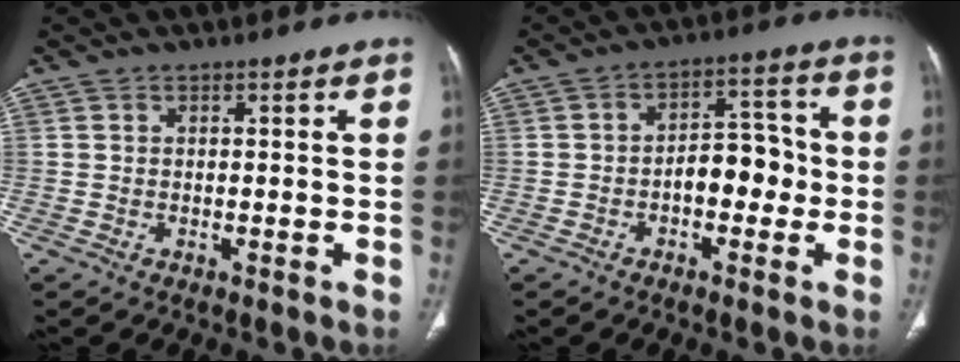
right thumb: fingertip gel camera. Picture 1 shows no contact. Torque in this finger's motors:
{"motor_torque": [1.12, 1.00, 0.80, -0.58, 0.02]}